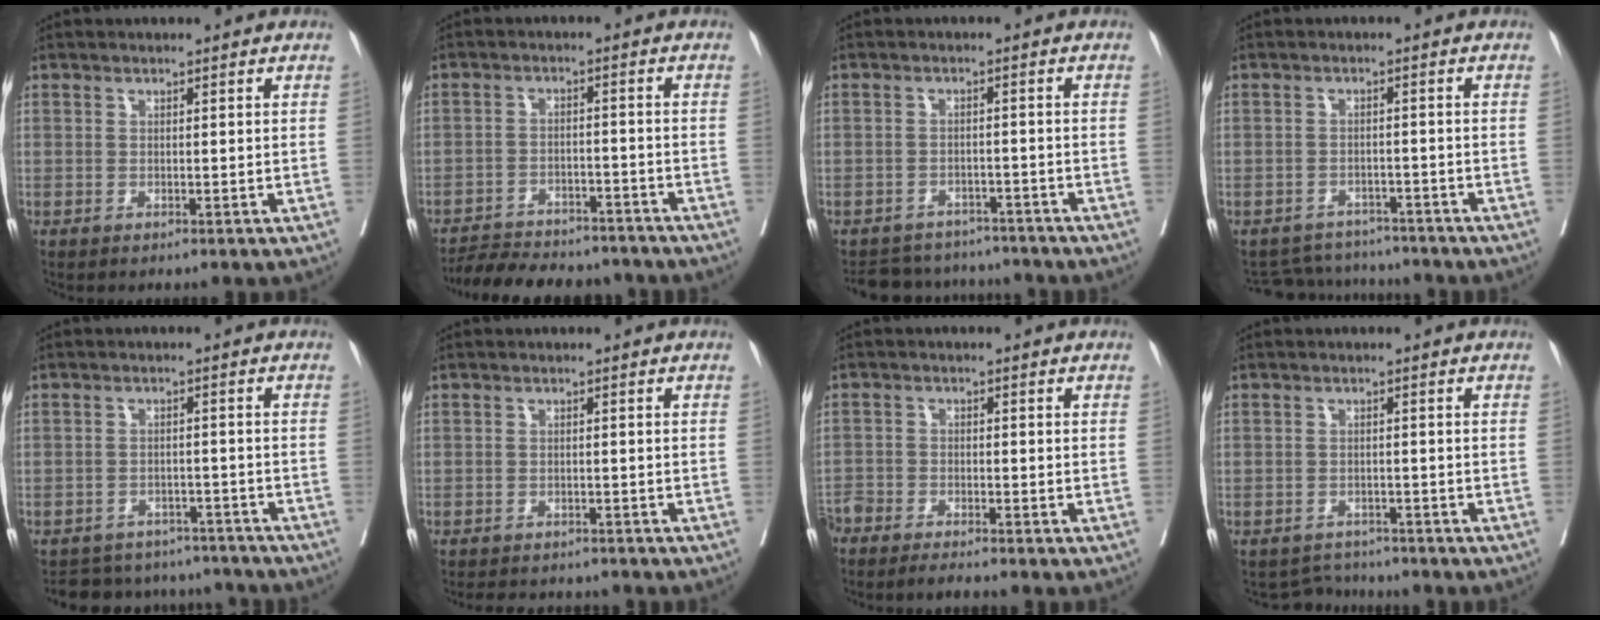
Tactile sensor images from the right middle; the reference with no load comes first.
{"total": 13.6, "force": [-12.5, 3.5, 3.8], "torque": [-0.064, 0.010, -0.172]}
{"total": 8.6, "force": [-8.0, 2.9, 0.7], "torque": [-0.007, 0.013, -0.105]}
{"total": 6.7, "force": [-6.5, 1.7, -0.4], "torque": [0.010, 0.012, -0.092]}
{"total": 10.8, "force": [-10.0, 3.9, 0.9], "torque": [-0.010, 0.021, -0.123]}
{"total": 6.7, "force": [-6.1, 2.1, 1.7], "torque": [-0.017, -0.003, -0.078]}
{"total": 6.0, "force": [-5.5, 0.7, 2.2], "torque": [-0.032, -0.011, -0.098]}
{"total": 3.2, "force": [-3.0, 0.5, -1.0], "torque": [0.015, 0.000, -0.046]}